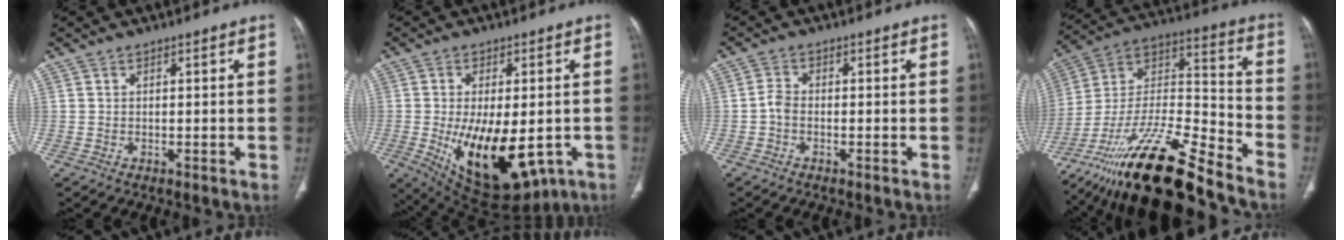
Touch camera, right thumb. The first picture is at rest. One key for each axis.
{"total": 19.8, "fx": -5.0, "fy": 10.1, "fz": 16.3, "tx": -0.248, "ty": -0.017, "tz": -0.045}
{"total": 2.0, "fx": -0.8, "fy": 1.2, "fz": 1.4, "tx": -0.028, "ty": 0.007, "tz": -0.022}
{"total": 24.4, "fx": -19.3, "fy": 4.5, "fz": 14.2, "tx": -0.287, "ty": 0.065, "tz": -0.353}